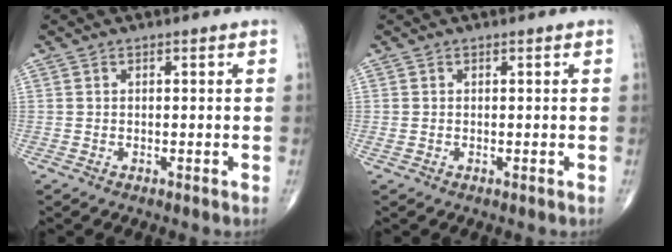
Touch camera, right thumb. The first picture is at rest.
{"total": 0.6, "force": [0.0, 0.4, 0.5], "torque": [-0.016, 0.006, 0.005]}